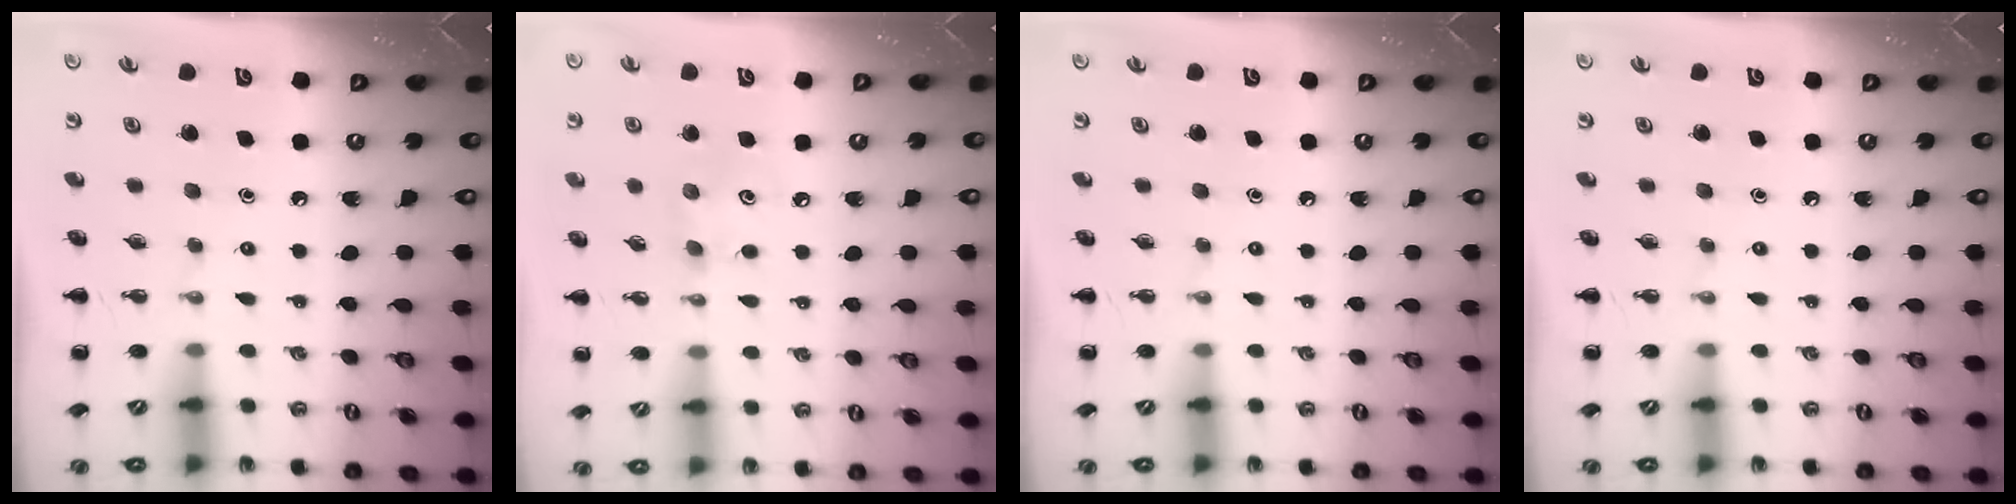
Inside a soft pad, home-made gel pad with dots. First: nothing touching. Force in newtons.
{"total": 4.3, "press": 4.2, "slide": 0.7}
{"total": 0.0}
{"total": 0.0}